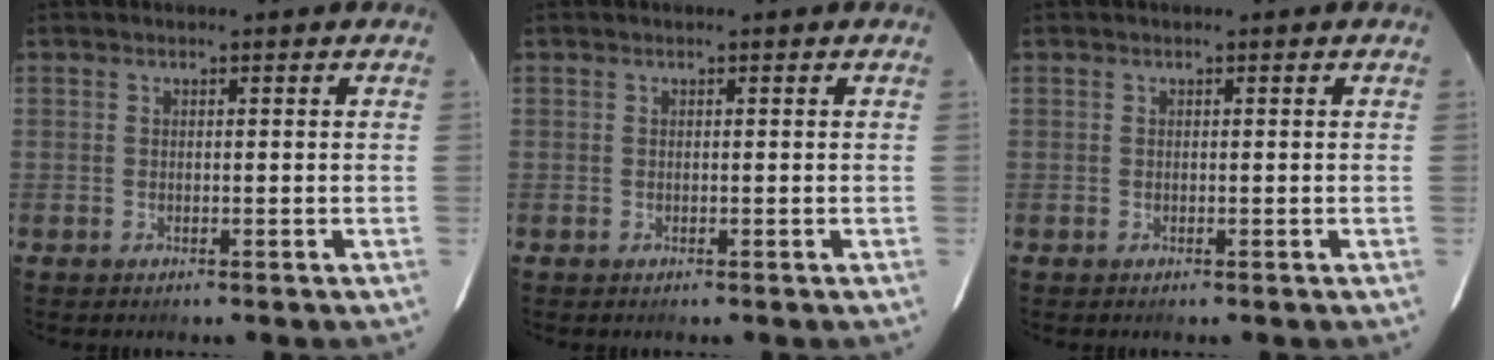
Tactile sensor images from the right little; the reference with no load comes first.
{"total": 0.0}
{"total": 0.0}